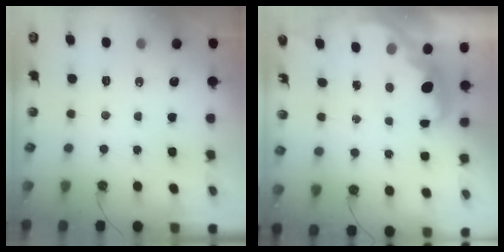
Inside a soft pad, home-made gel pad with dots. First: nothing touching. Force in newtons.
{"total": 2.9, "press": 2.9, "slide": 0.6}